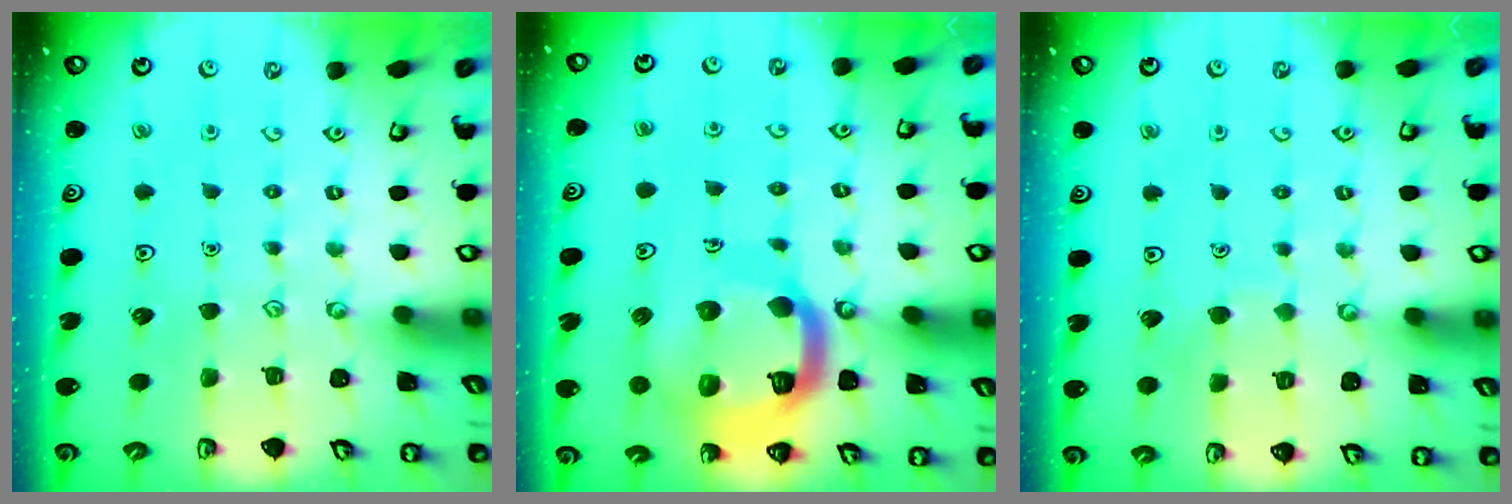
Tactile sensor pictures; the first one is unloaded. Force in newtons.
{"total": 18.2, "press": 18.1, "slide": 1.8}
{"total": 3.7, "press": 3.7, "slide": 0.4}